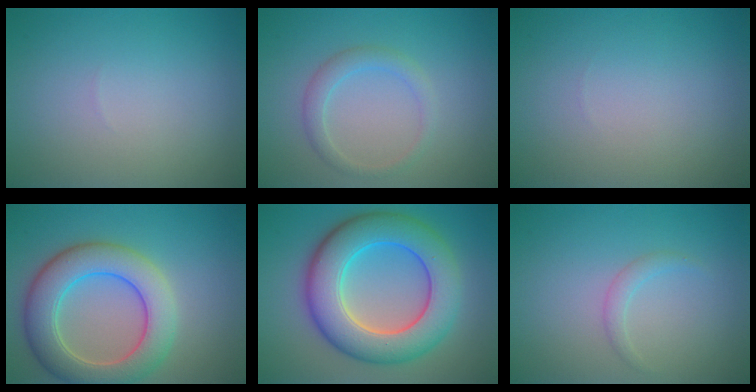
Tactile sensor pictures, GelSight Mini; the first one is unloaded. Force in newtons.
{"total": 2.0, "press": 2.0, "slide": 0.1}
{"total": 0.0}
{"total": 7.4, "press": 7.4, "slide": 0.3}
{"total": 9.8, "press": 9.8, "slide": 0.1}
{"total": 1.1, "press": 1.1, "slide": 0.1}